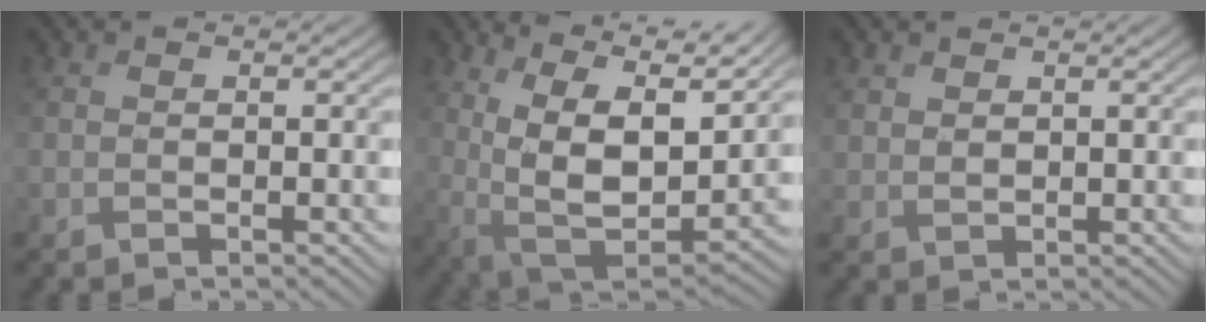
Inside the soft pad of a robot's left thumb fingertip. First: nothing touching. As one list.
[{"total": 14.3, "force": [5.5, 7.6, 10.8], "torque": [-0.234, 0.002, 0.100]}, {"total": 1.0, "force": [0.9, 0.4, -0.2], "torque": [-0.004, -0.001, 0.027]}]